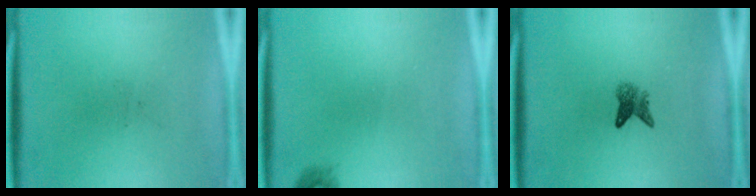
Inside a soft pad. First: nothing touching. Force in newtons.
{"total": 0.9}
{"total": 2.6}